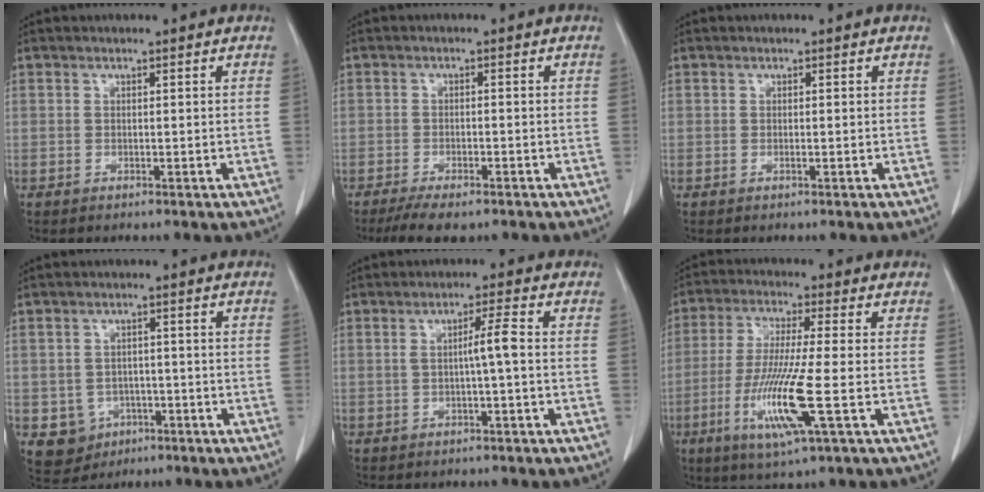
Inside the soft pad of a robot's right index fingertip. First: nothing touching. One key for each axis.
{"total": 8.1, "fx": -6.0, "fy": 2.5, "fz": 4.8, "tx": -0.077, "ty": -0.014, "tz": -0.094}
{"total": 0.7, "fx": -0.2, "fy": 0.3, "fz": 0.6, "tx": -0.016, "ty": 0.000, "tz": -0.002}
{"total": 6.6, "fx": -2.5, "fy": 5.8, "fz": 1.7, "tx": -0.031, "ty": 0.008, "tz": -0.024}
{"total": 3.6, "fx": -0.3, "fy": 0.2, "fz": 3.6, "tx": -0.067, "ty": 0.009, "tz": -0.001}
{"total": 12.5, "fx": -3.8, "fy": 0.2, "fz": 11.9, "tx": -0.248, "ty": -0.025, "tz": -0.075}